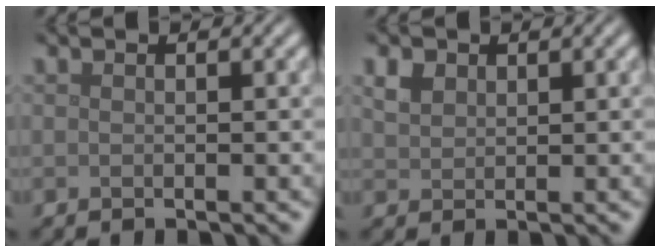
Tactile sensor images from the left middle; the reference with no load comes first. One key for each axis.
{"total": 1.7, "fx": 1.0, "fy": 1.2, "fz": 0.7, "tx": -0.017, "ty": 0.003, "tz": 0.020}